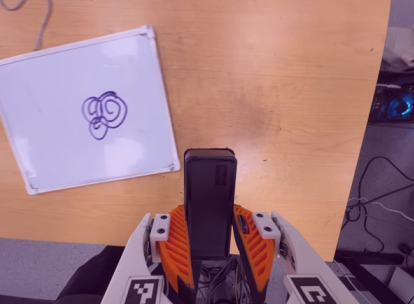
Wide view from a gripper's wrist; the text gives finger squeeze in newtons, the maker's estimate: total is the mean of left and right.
{"total": 4.3, "left": 2.8, "right": 5.8}